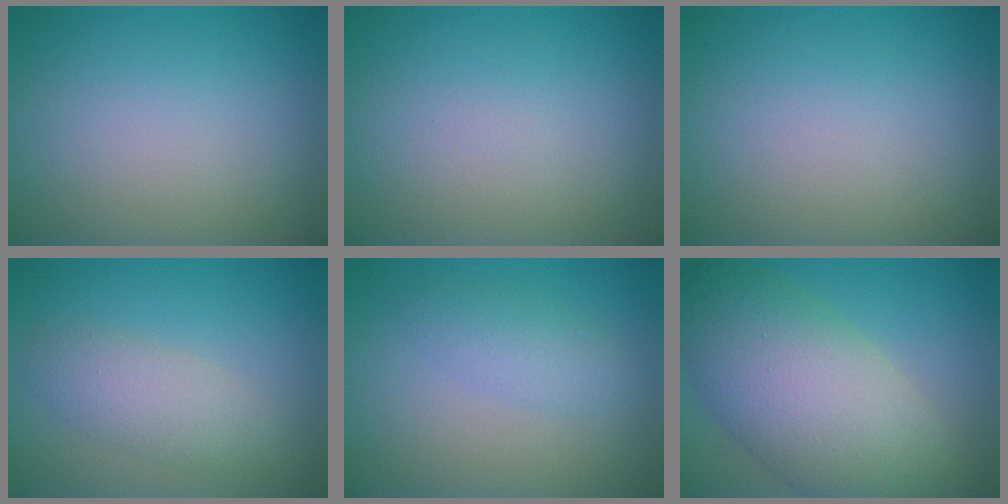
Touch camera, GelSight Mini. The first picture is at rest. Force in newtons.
{"total": 0.0}
{"total": 0.0}
{"total": 3.0, "press": 3.0, "slide": 0.1}
{"total": 2.1, "press": 2.1, "slide": 0.1}
{"total": 11.2, "press": 11.2, "slide": 0.3}